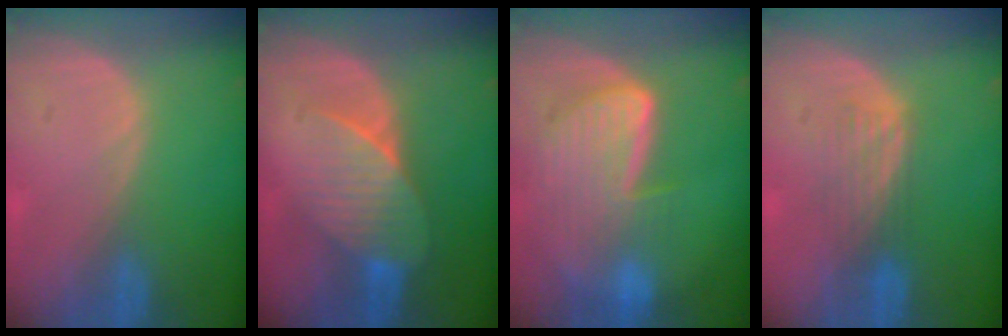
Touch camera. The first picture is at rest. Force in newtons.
{"total": 7.4, "press": 6.9, "slide": 2.5}
{"total": 9.2, "press": 8.0, "slide": 4.5}
{"total": 4.3, "press": 3.6, "slide": 2.3}